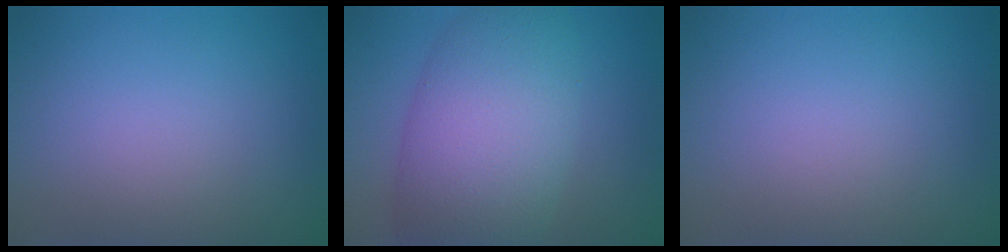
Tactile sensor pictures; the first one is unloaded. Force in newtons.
{"total": 10.7, "press": 10.7, "slide": 0.3}
{"total": 0.0}